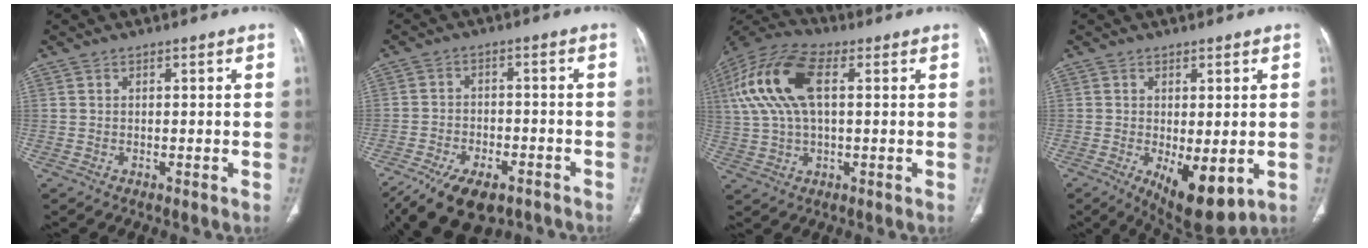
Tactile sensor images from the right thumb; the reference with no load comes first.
{"total": 15.6, "force": [-10.6, 7.6, 8.5], "torque": [-0.160, 0.035, -0.167]}
{"total": 16.1, "force": [3.6, 7.9, 13.6], "torque": [-0.294, 0.027, 0.065]}
{"total": 10.0, "force": [-2.5, 4.2, 8.8], "torque": [-0.124, -0.021, -0.025]}